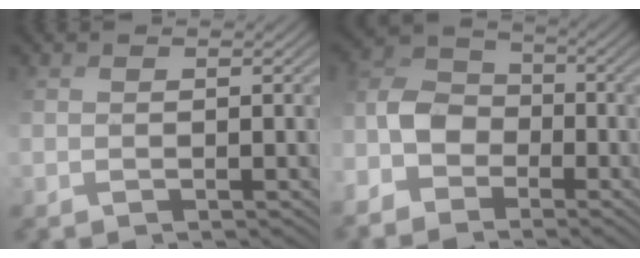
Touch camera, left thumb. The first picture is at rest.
{"total": 6.0, "force": [-2.7, 3.7, 3.8], "torque": [-0.108, 0.005, -0.065]}